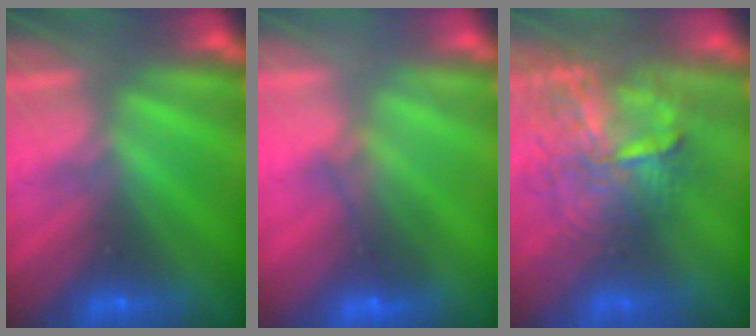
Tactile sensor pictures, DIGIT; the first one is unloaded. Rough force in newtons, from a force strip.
{"total": 4.5}
{"total": 8.7}